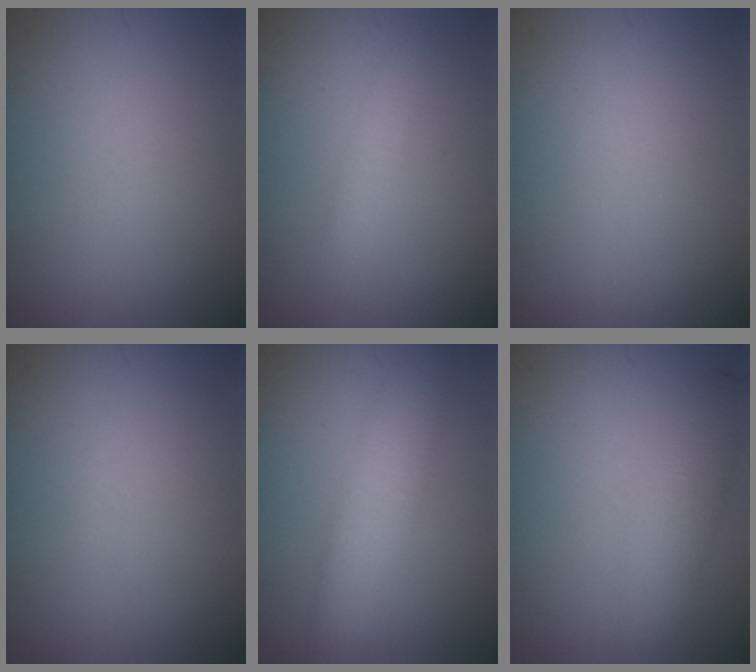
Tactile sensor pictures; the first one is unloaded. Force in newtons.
{"total": 1.9, "press": 1.9, "slide": 0.1}
{"total": 0.0}
{"total": 0.0}
{"total": 5.0, "press": 5.0, "slide": 0.1}
{"total": 3.8, "press": 3.8, "slide": 0.1}